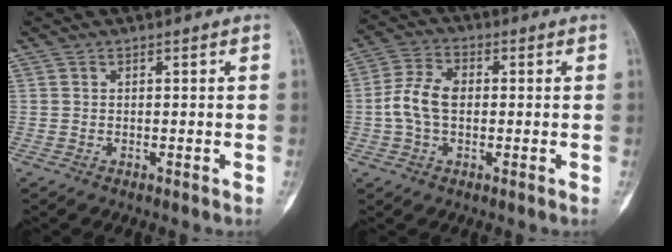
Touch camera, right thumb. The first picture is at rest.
{"total": 7.6, "force": [-0.4, 4.9, 5.8], "torque": [-0.123, 0.022, -0.010]}